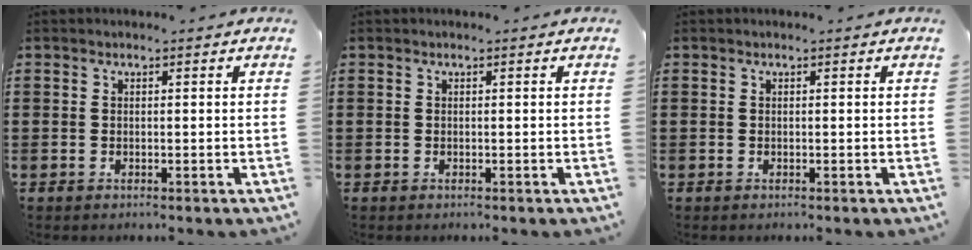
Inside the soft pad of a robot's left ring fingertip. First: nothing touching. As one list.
[{"total": 0.0}, {"total": 0.0}]